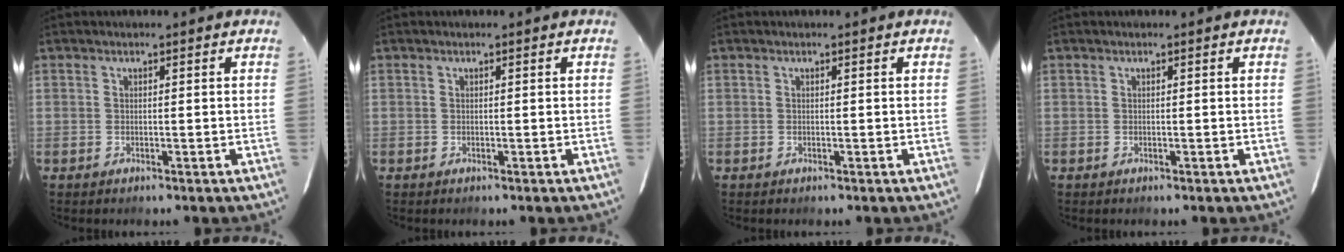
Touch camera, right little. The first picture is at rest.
{"total": 0.0}
{"total": 0.0}
{"total": 0.0}